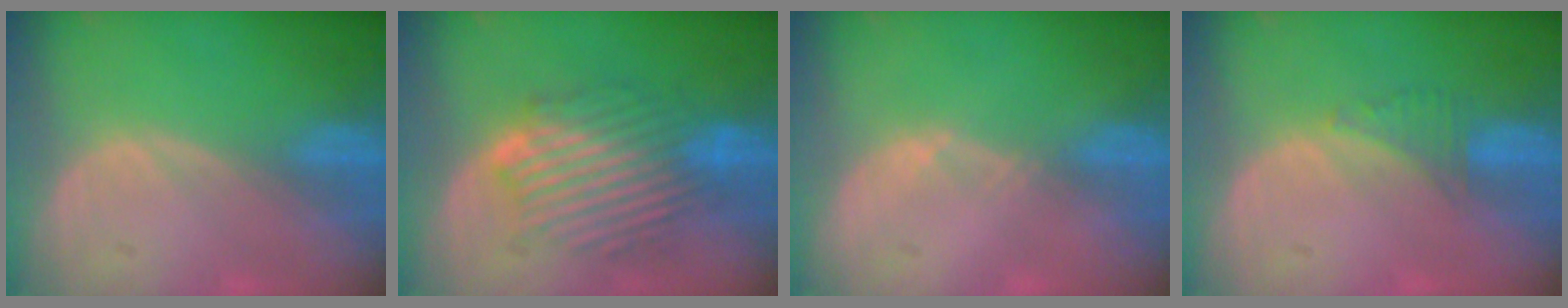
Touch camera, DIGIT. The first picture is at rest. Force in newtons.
{"total": 9.0, "press": 8.8, "slide": 1.8}
{"total": 0.6, "press": 0.5, "slide": 0.3}
{"total": 2.3, "press": 2.2, "slide": 0.7}